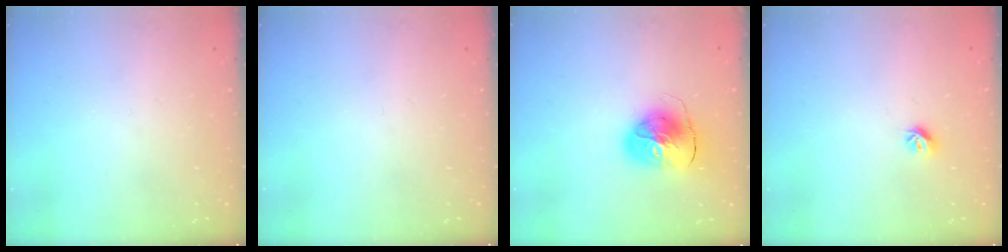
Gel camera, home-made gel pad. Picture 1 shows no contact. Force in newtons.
{"total": 0.0}
{"total": 11.3, "press": 11.2, "slide": 1.4}
{"total": 6.0, "press": 6.0, "slide": 0.7}